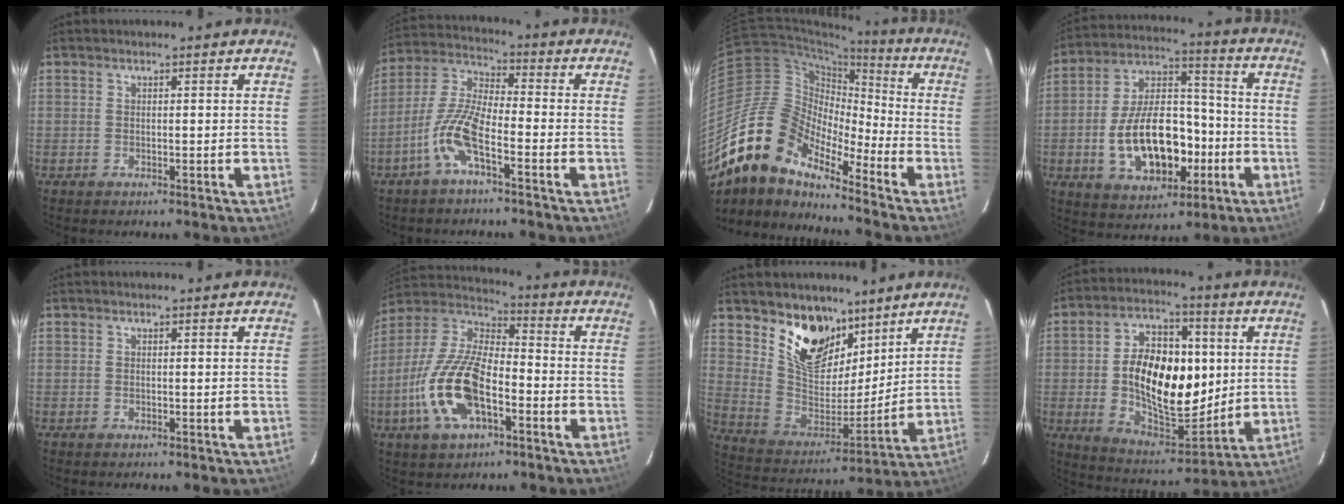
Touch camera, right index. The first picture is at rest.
{"total": 9.1, "force": [-4.7, 2.2, 7.5], "torque": [-0.168, 0.005, -0.095]}
{"total": 18.2, "force": [-14.2, 6.9, 9.0], "torque": [-0.156, -0.006, -0.283]}
{"total": 17.8, "force": [-5.0, 10.1, 13.8], "torque": [-0.266, 0.020, -0.064]}
{"total": 0.0}
{"total": 16.8, "force": [-6.3, 7.5, 13.7], "torque": [-0.291, -0.005, -0.121]}
{"total": 16.3, "force": [10.8, 8.8, 8.5], "torque": [-0.171, -0.014, 0.203]}
{"total": 19.5, "force": [1.0, 11.0, 16.1], "torque": [-0.284, 0.013, 0.028]}